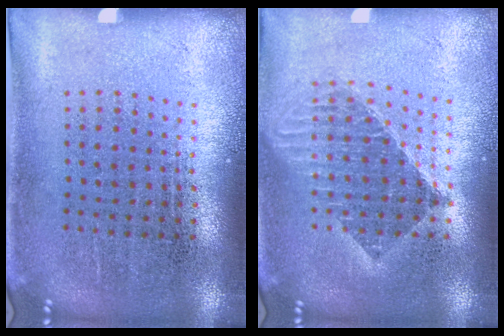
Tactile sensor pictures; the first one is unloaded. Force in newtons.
{"total": 1.5, "press": 1.3, "slide": 0.8}